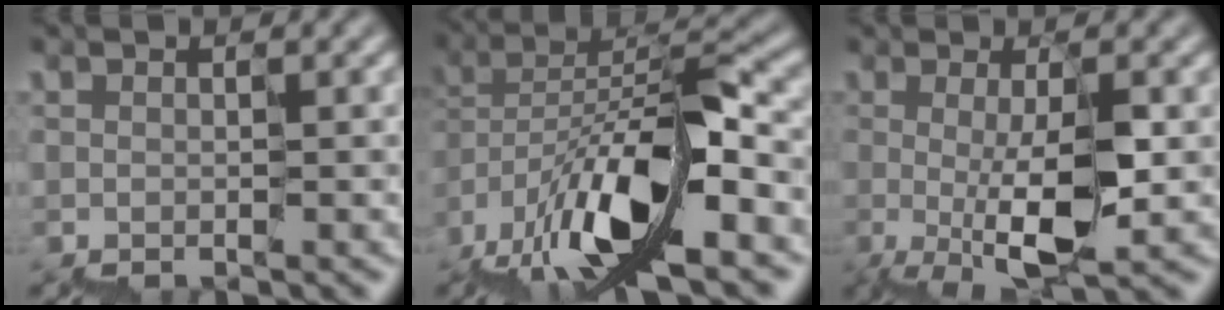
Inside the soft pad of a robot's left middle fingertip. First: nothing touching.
{"total": 12.0, "force": [-6.6, 4.4, 9.1], "torque": [-0.164, 0.005, -0.126]}
{"total": 5.1, "force": [-0.5, 1.1, 4.9], "torque": [-0.083, -0.003, -0.004]}